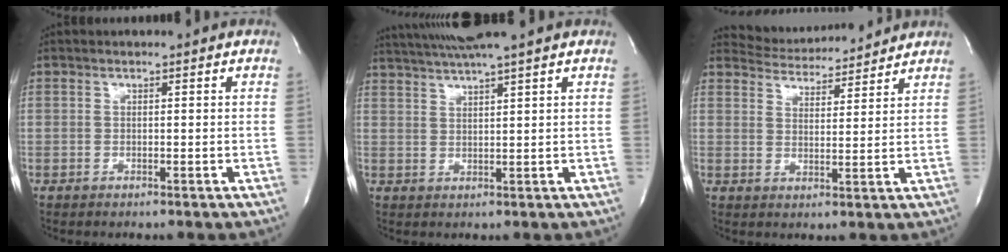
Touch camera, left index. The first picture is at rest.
{"total": 8.1, "force": [7.0, -1.4, 3.8], "torque": [-0.072, 0.019, 0.110]}
{"total": 9.2, "force": [9.0, 1.3, 1.0], "torque": [-0.021, 0.006, 0.132]}